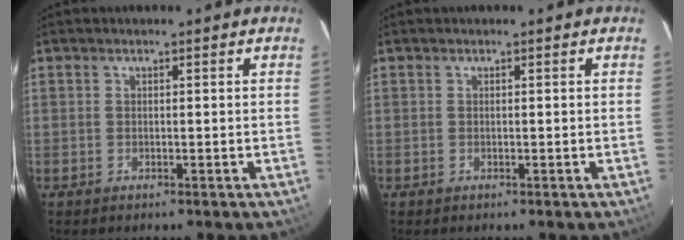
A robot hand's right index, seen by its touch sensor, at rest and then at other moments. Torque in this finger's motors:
{"motor_torque": [-0.01, 0.00, 0.01, 0.00]}